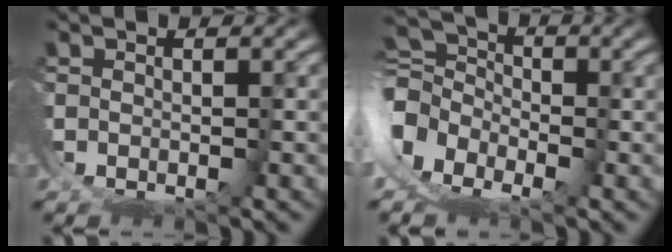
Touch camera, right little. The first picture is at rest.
{"total": 8.8, "force": [-1.3, 7.5, 4.3], "torque": [-0.099, -0.013, -0.036]}